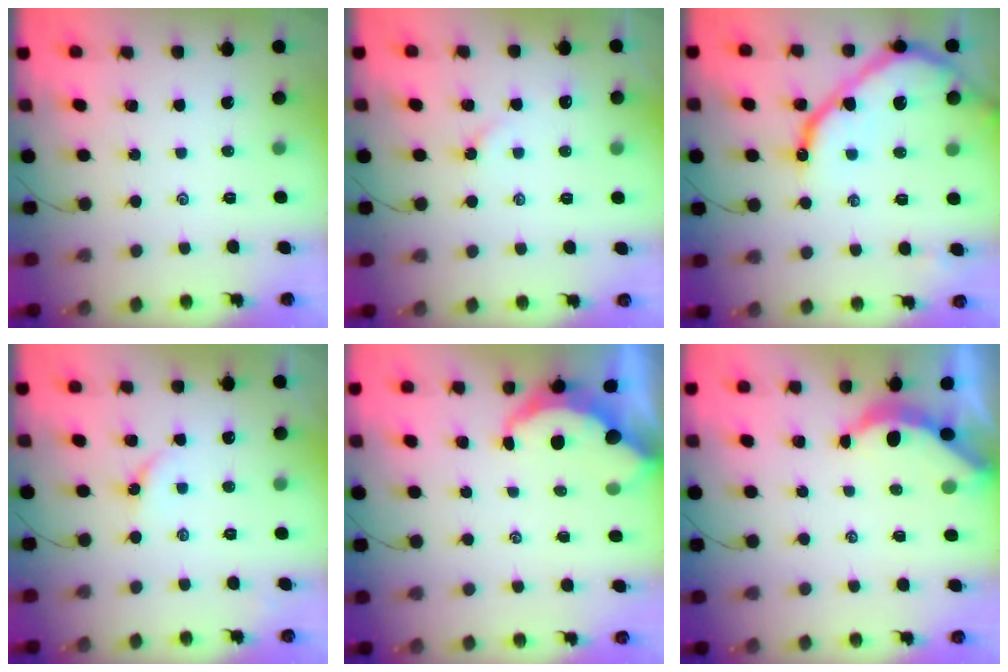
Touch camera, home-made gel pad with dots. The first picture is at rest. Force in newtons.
{"total": 3.1, "press": 3.1, "slide": 0.5}
{"total": 14.9, "press": 14.9, "slide": 1.5}
{"total": 3.4, "press": 3.4, "slide": 0.6}
{"total": 4.9, "press": 4.8, "slide": 0.5}
{"total": 3.9, "press": 3.9, "slide": 0.5}